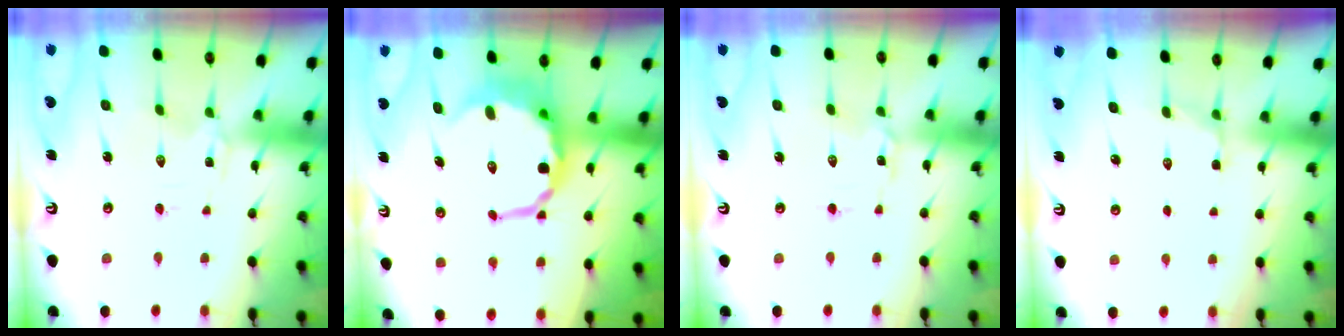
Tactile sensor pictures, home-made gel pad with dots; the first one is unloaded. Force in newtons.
{"total": 12.2, "press": 11.9, "slide": 2.8}
{"total": 2.2, "press": 2.2, "slide": 0.2}
{"total": 2.9, "press": 2.5, "slide": 1.5}